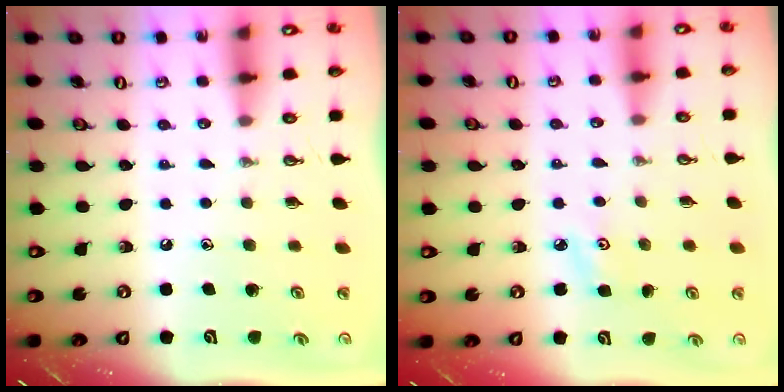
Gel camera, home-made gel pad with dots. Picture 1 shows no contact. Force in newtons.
{"total": 4.0, "press": 3.9, "slide": 0.5}